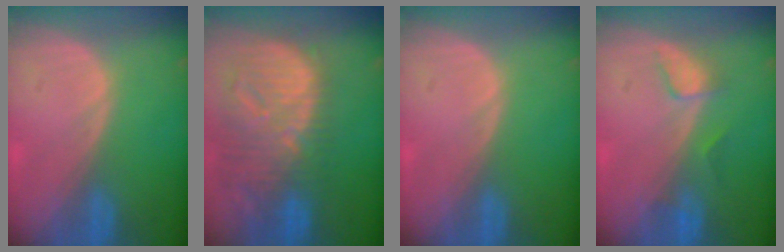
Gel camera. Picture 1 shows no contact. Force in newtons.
{"total": 13.2, "press": 11.5, "slide": 6.6}
{"total": 0.0}
{"total": 2.8, "press": 2.7, "slide": 0.4}